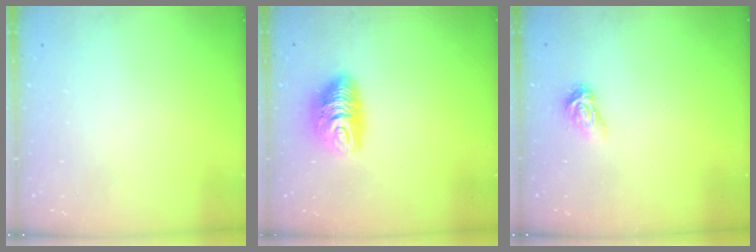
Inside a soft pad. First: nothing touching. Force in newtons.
{"total": 10.5, "press": 10.5, "slide": 1.2}
{"total": 3.4, "press": 3.4, "slide": 0.4}